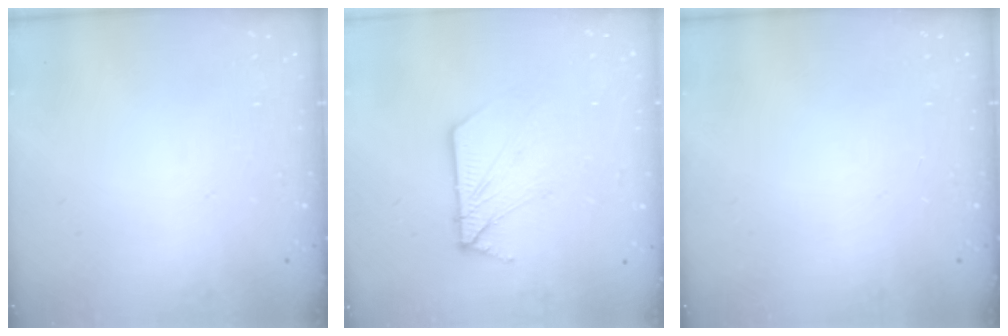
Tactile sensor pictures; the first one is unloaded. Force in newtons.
{"total": 10.5, "press": 10.4, "slide": 1.1}
{"total": 0.0}